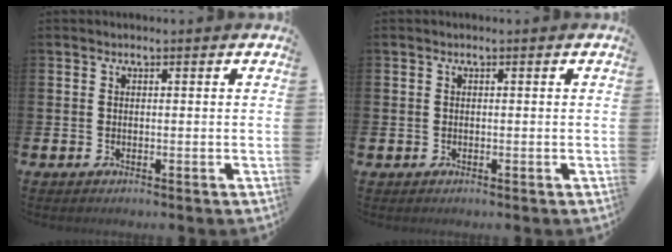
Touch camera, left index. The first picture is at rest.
{"total": 0.5, "force": [-0.1, 0.5, 0.1], "torque": [-0.009, 0.007, -0.002]}